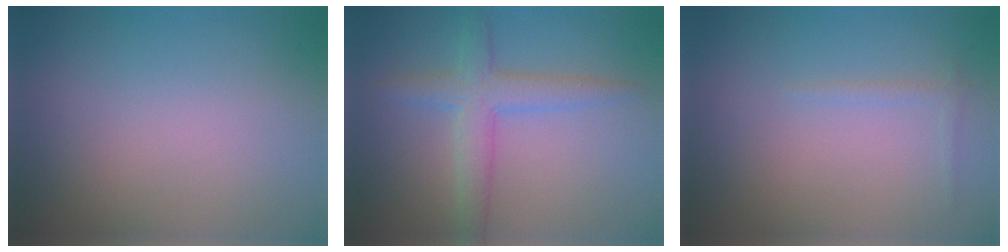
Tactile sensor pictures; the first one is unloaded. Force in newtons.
{"total": 3.7, "press": 3.7, "slide": 0.1}
{"total": 0.7, "press": 0.7, "slide": 0.1}